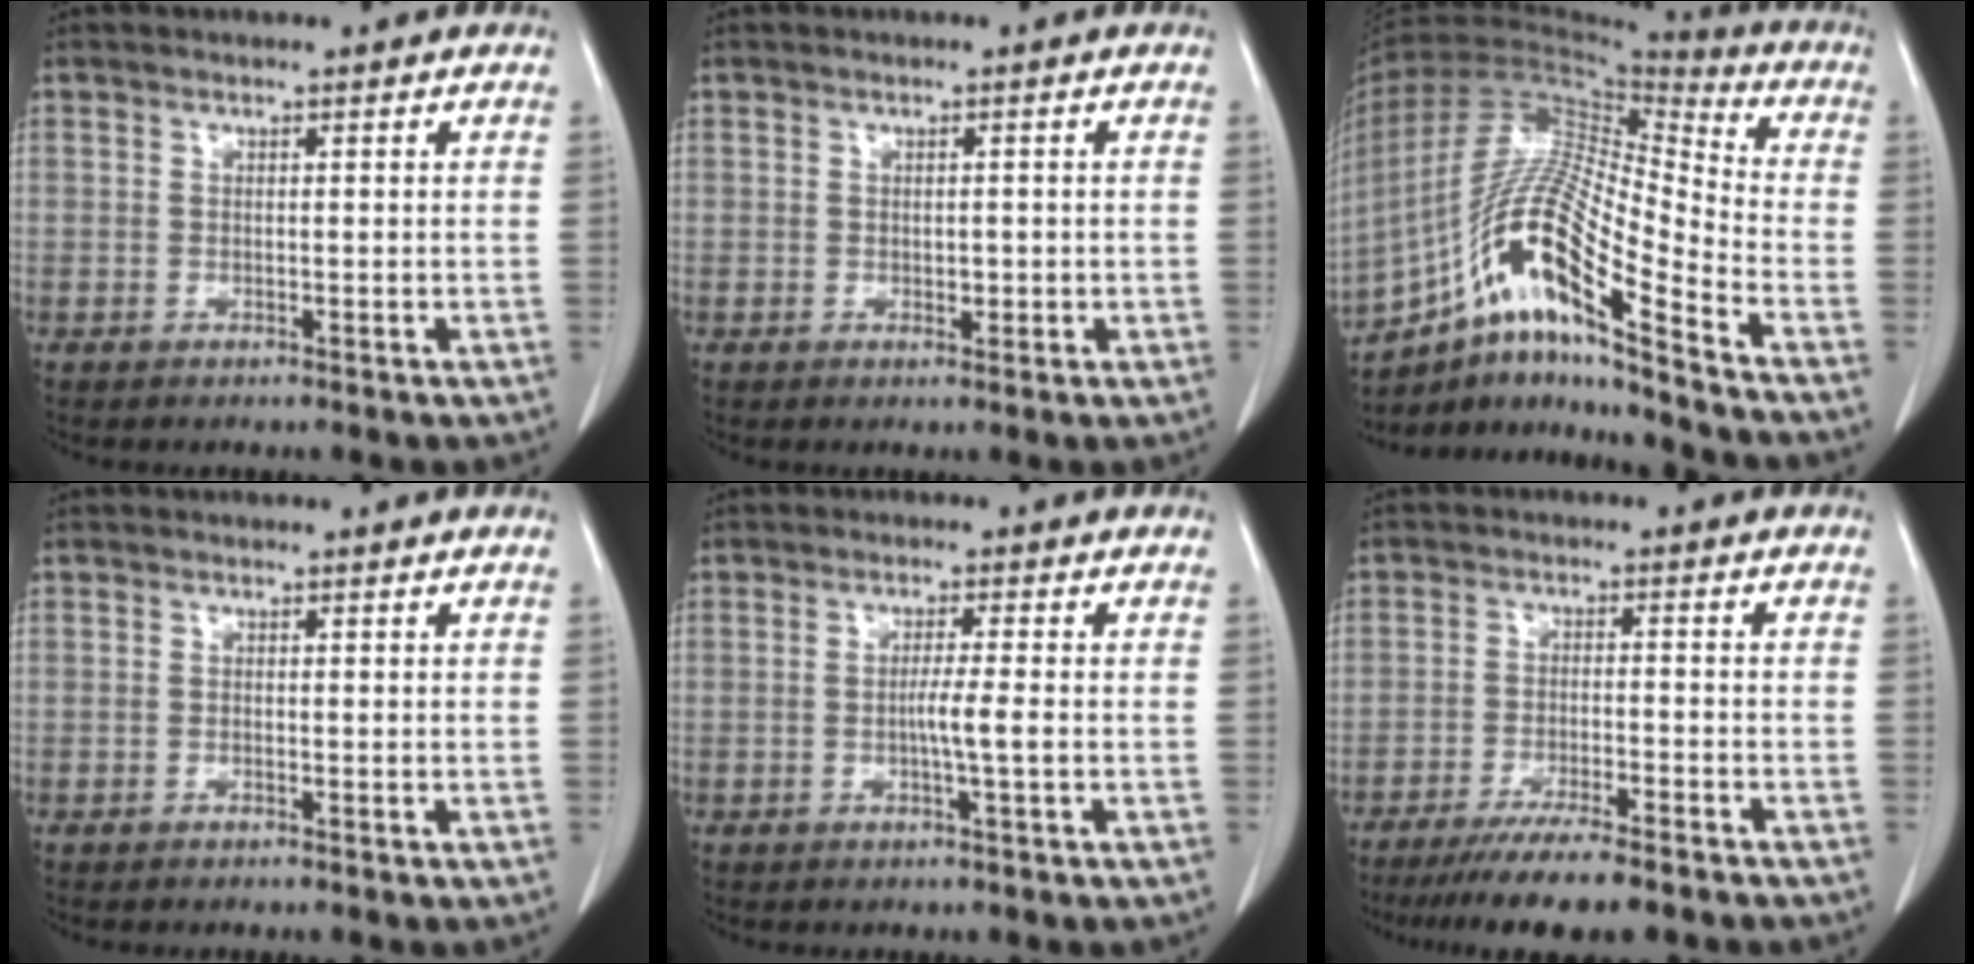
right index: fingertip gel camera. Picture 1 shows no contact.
{"total": 1.5, "force": [-0.1, 1.0, 1.1], "torque": [-0.014, 0.000, 0.001]}
{"total": 17.7, "force": [-10.1, 1.6, 14.4], "torque": [-0.287, 0.003, -0.179]}
{"total": 0.0}
{"total": 3.0, "force": [-0.7, -0.5, 2.9], "torque": [-0.051, -0.002, -0.012]}
{"total": 10.7, "force": [-8.7, 0.8, 6.1], "torque": [-0.088, -0.022, -0.135]}